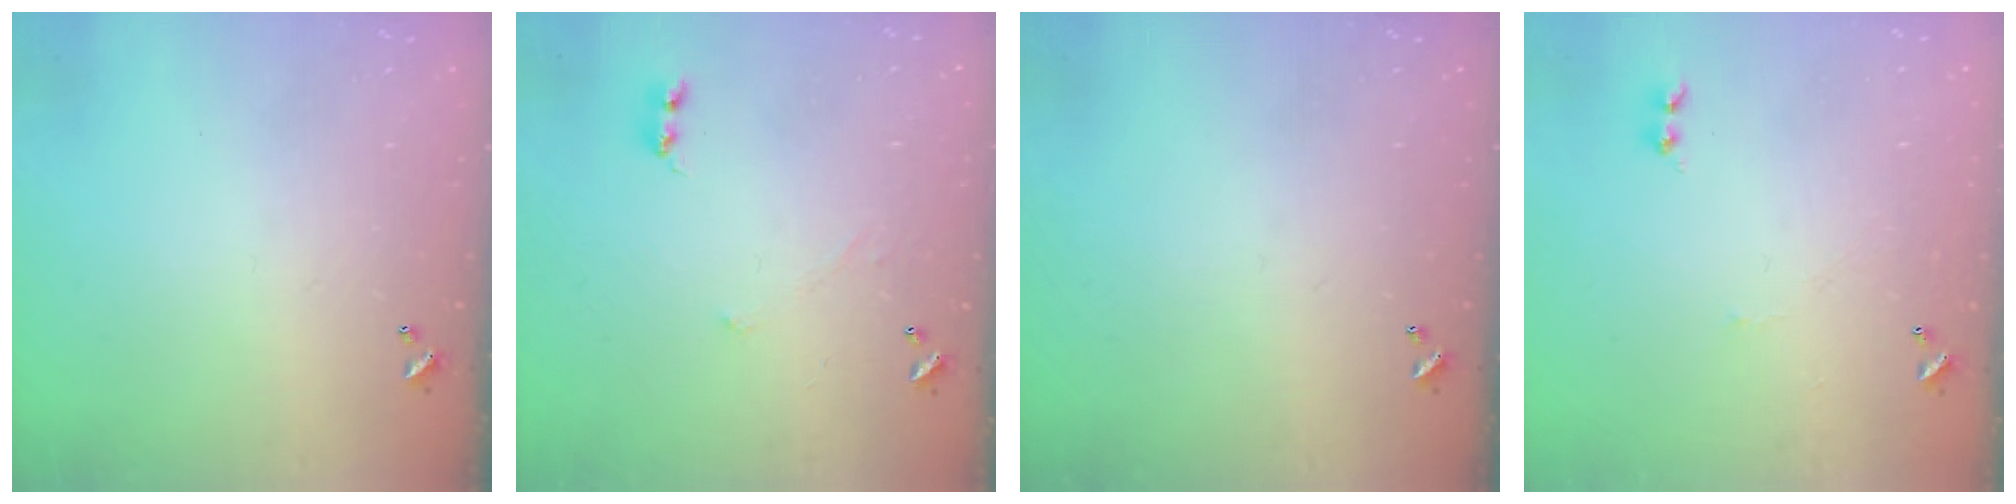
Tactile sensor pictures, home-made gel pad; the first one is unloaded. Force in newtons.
{"total": 0.0}
{"total": 0.0}
{"total": 1.5, "press": 1.4, "slide": 0.6}